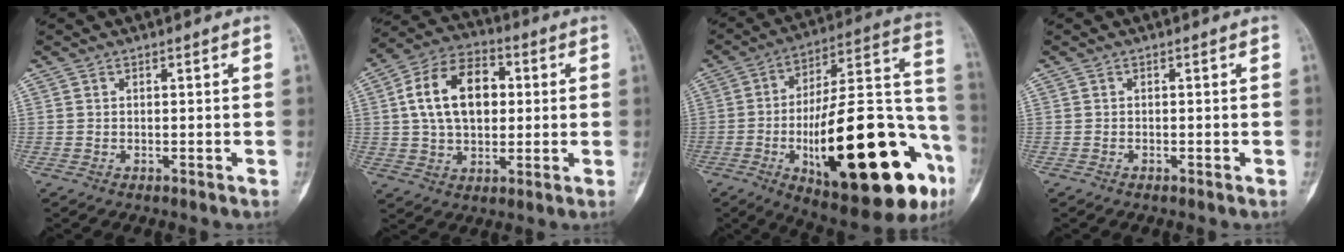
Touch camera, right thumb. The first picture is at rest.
{"total": 15.1, "force": [2.4, 9.8, 11.2], "torque": [-0.169, 0.016, 0.035]}
{"total": 34.5, "force": [-11.7, 11.9, 30.2], "torque": [-0.411, 0.044, -0.164]}
{"total": 0.0}